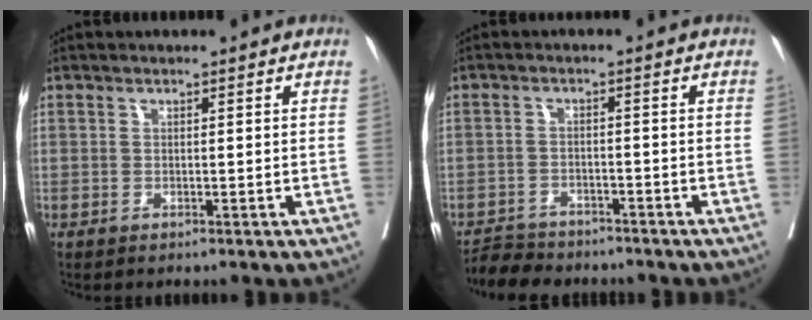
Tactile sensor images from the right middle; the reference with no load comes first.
{"total": 5.2, "force": [-5.0, 1.5, 0.4], "torque": [-0.006, -0.010, -0.085]}